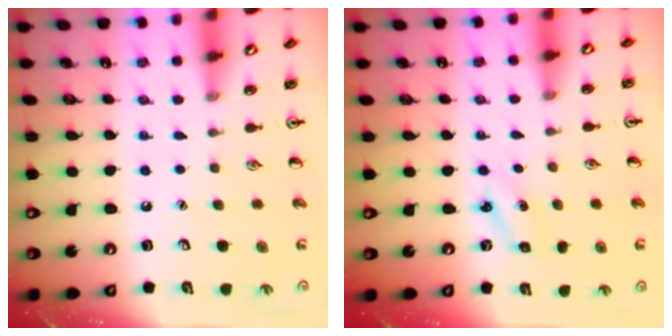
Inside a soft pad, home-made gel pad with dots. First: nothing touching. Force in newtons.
{"total": 2.9, "press": 2.7, "slide": 0.9}